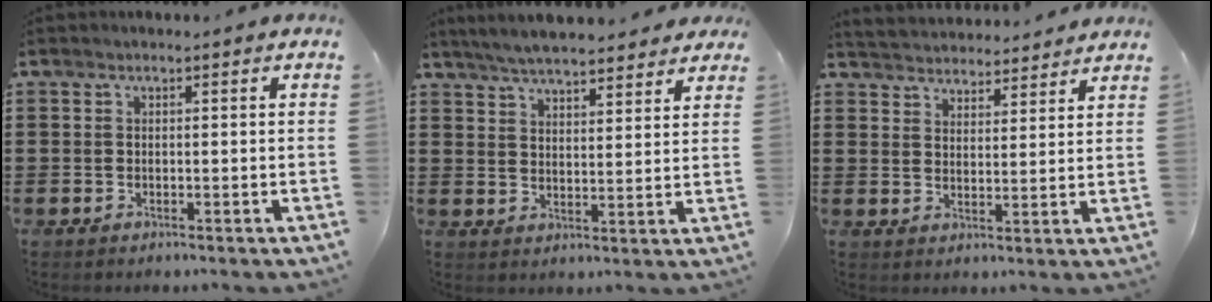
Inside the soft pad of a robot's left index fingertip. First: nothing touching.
{"total": 5.6, "force": [5.4, 0.5, 1.5], "torque": [-0.048, -0.015, 0.099]}
{"total": 3.7, "force": [3.6, 0.3, -0.5], "torque": [-0.008, -0.020, 0.064]}